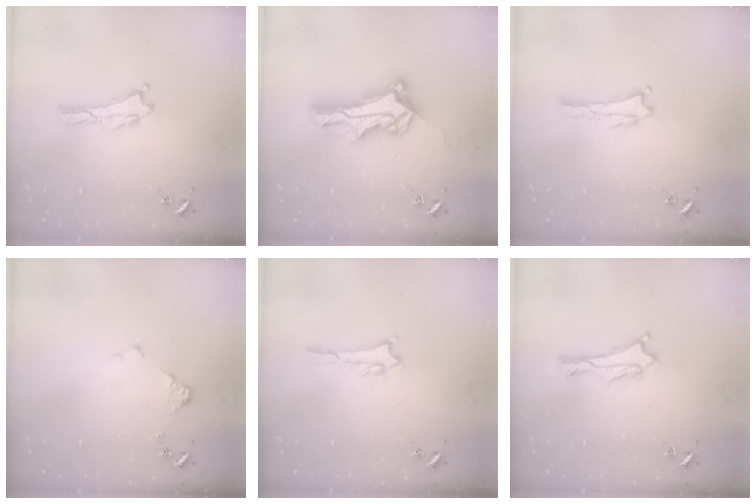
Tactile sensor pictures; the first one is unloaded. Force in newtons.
{"total": 10.8, "press": 10.8, "slide": 0.8}
{"total": 0.0}
{"total": 1.2, "press": 1.2, "slide": 0.2}
{"total": 0.5, "press": 0.5, "slide": 0.1}
{"total": 1.9, "press": 1.9, "slide": 0.1}